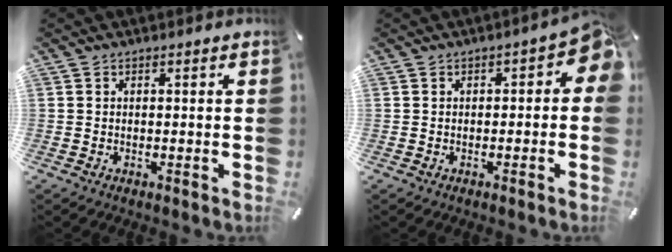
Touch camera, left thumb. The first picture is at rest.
{"total": 4.1, "force": [-0.2, 2.3, 3.3], "torque": [-0.046, 0.007, -0.007]}